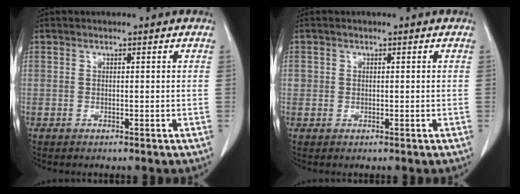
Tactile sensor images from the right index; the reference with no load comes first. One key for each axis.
{"total": 2.5, "fx": 0.0, "fy": 2.3, "fz": 1.0, "tx": -0.035, "ty": 0.015, "tz": 0.006}